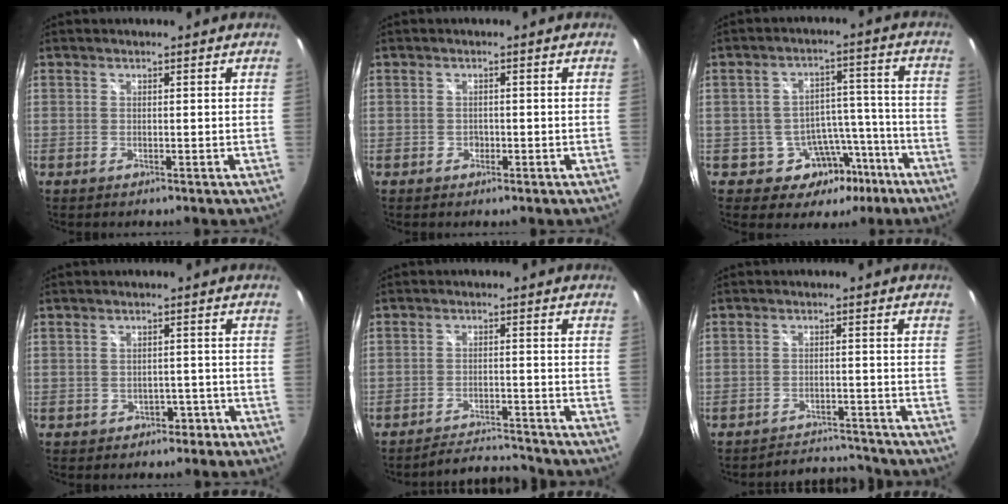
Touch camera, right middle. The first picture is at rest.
{"total": 1.1, "force": [-0.6, 0.9, 0.2], "torque": [-0.002, -0.001, -0.008]}
{"total": 10.8, "force": [-6.2, 8.0, 3.7], "torque": [-0.058, 0.041, -0.065]}
{"total": 3.1, "force": [-1.6, 2.5, 0.9], "torque": [-0.020, 0.009, -0.009]}
{"total": 7.0, "force": [-6.9, 0.2, 0.8], "torque": [-0.035, 0.004, -0.108]}
{"total": 6.6, "force": [-6.4, 1.5, 0.2], "torque": [-0.016, 0.014, -0.092]}